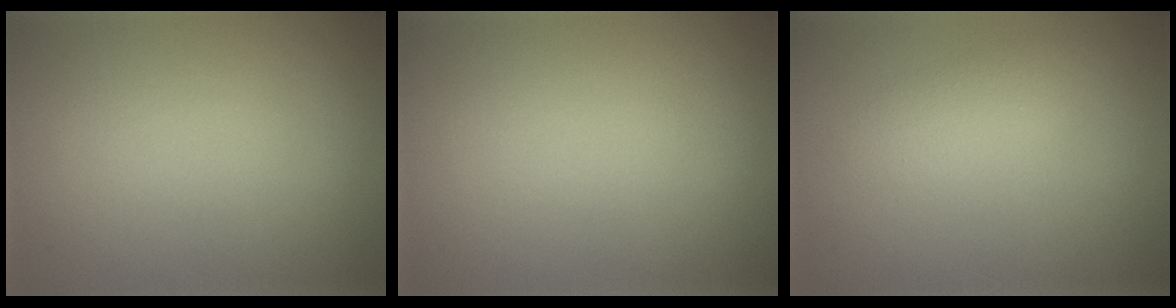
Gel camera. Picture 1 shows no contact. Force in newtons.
{"total": 0.0}
{"total": 1.9, "press": 1.9, "slide": 0.0}